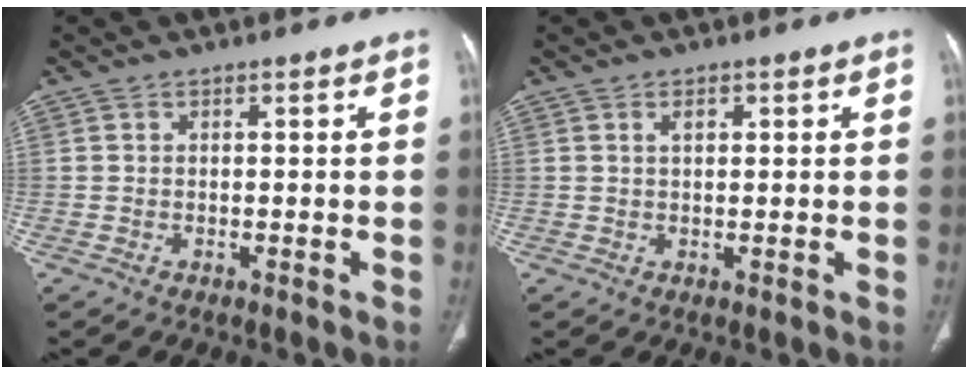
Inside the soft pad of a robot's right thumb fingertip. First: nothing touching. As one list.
[{"total": 1.7, "force": [0.8, 0.9, 1.3], "torque": [-0.017, -0.001, 0.013]}]